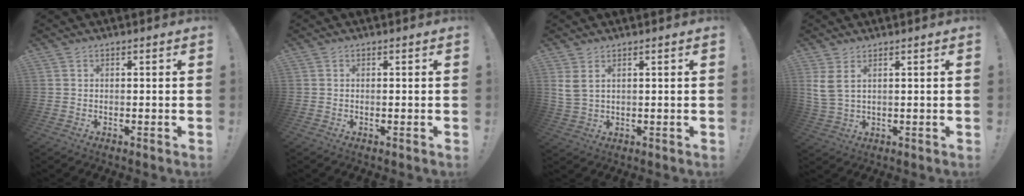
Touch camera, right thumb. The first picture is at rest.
{"total": 0.0}
{"total": 3.9, "force": [2.1, 1.8, 2.8], "torque": [-0.055, -0.007, 0.038]}
{"total": 4.7, "force": [2.3, 1.7, 3.7], "torque": [-0.071, -0.010, 0.043]}